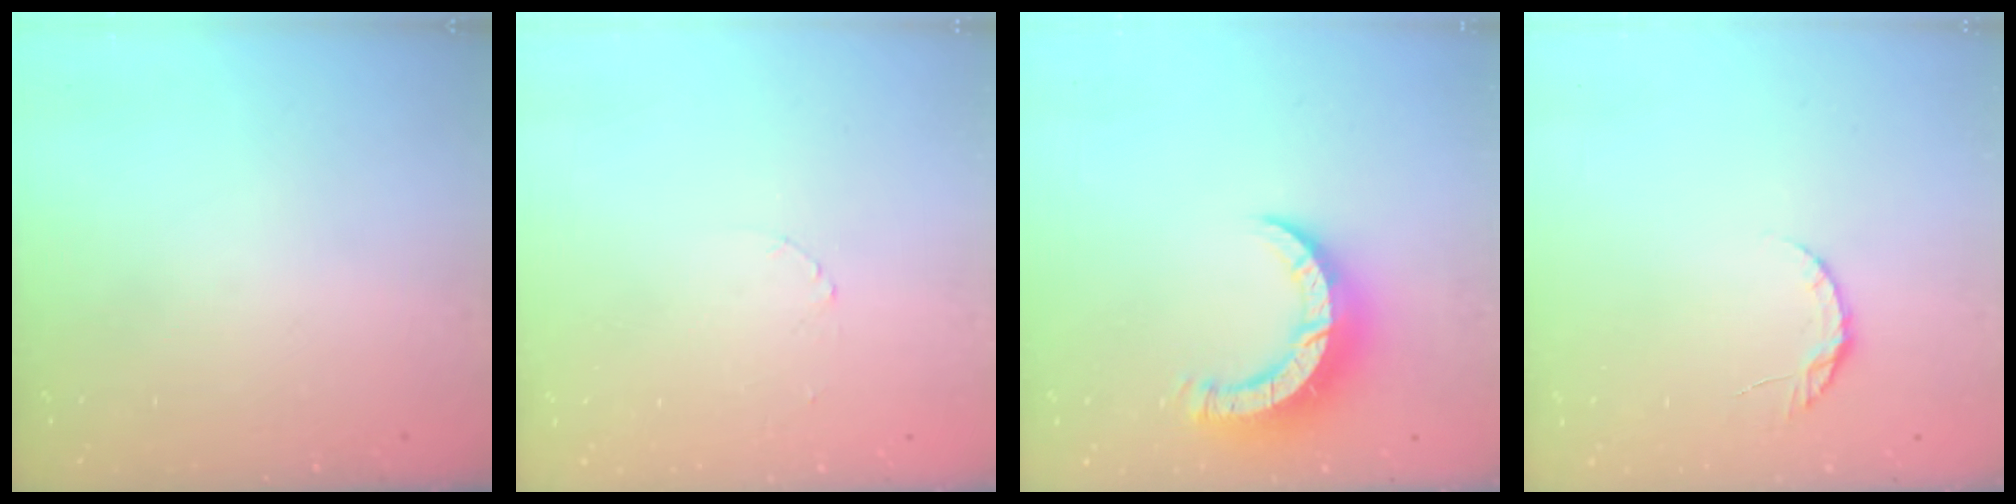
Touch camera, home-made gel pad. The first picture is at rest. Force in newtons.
{"total": 1.3, "press": 1.3, "slide": 0.1}
{"total": 9.6, "press": 9.5, "slide": 1.2}
{"total": 5.1, "press": 5.0, "slide": 0.7}